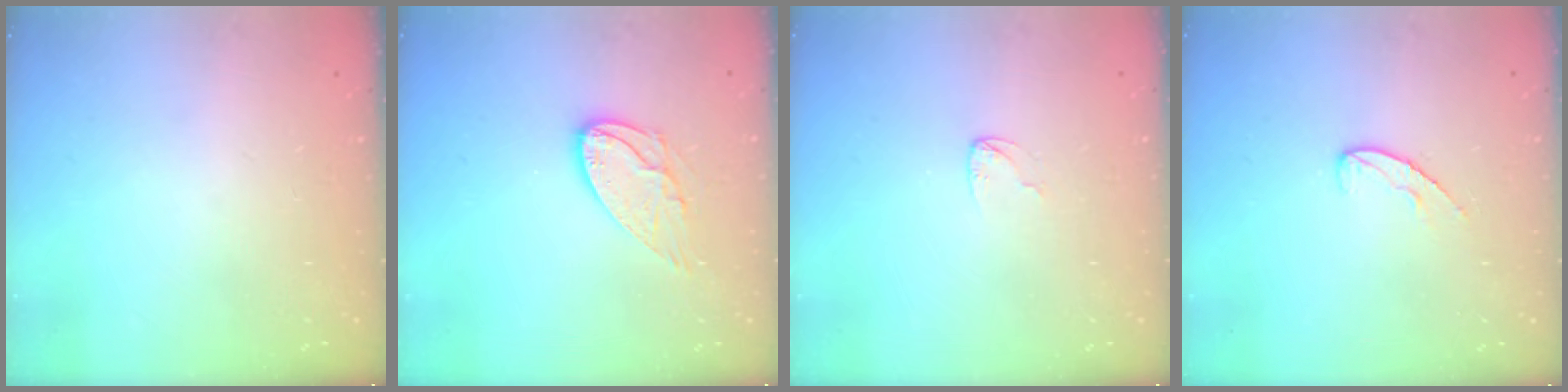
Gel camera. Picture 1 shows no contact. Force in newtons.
{"total": 10.0, "press": 10.0, "slide": 0.8}
{"total": 3.5, "press": 3.5, "slide": 0.4}
{"total": 7.2, "press": 7.2, "slide": 0.6}